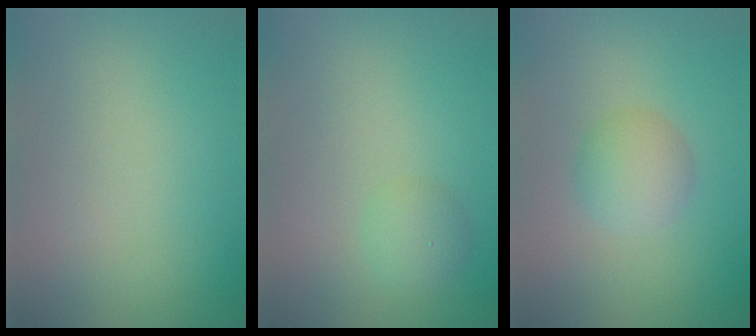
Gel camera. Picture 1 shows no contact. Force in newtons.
{"total": 1.6, "press": 1.6, "slide": 0.1}
{"total": 2.4, "press": 2.4, "slide": 0.1}